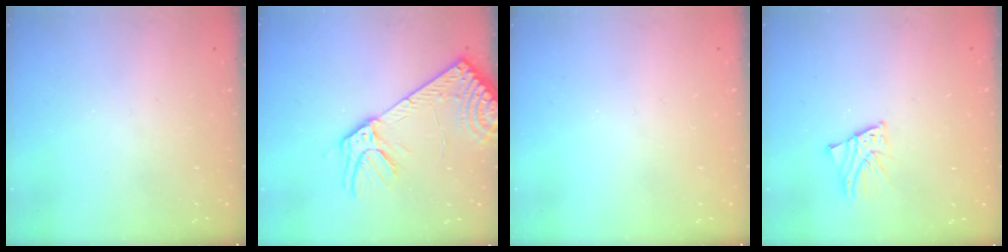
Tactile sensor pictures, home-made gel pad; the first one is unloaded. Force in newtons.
{"total": 16.2, "press": 15.8, "slide": 3.4}
{"total": 0.0}
{"total": 2.3, "press": 2.3, "slide": 0.2}